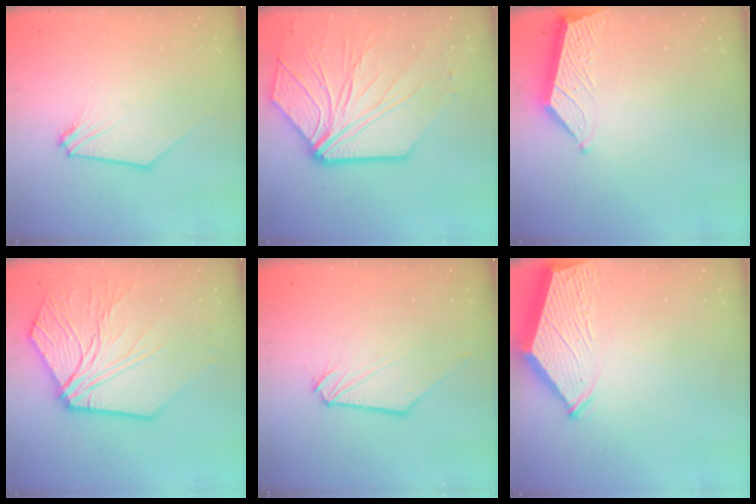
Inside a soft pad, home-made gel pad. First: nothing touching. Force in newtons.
{"total": 15.1, "press": 14.9, "slide": 2.5}
{"total": 5.1, "press": 5.1, "slide": 0.6}
{"total": 14.2, "press": 14.1, "slide": 2.0}
{"total": 0.7, "press": 0.7, "slide": 0.0}
{"total": 3.6, "press": 3.6, "slide": 0.6}